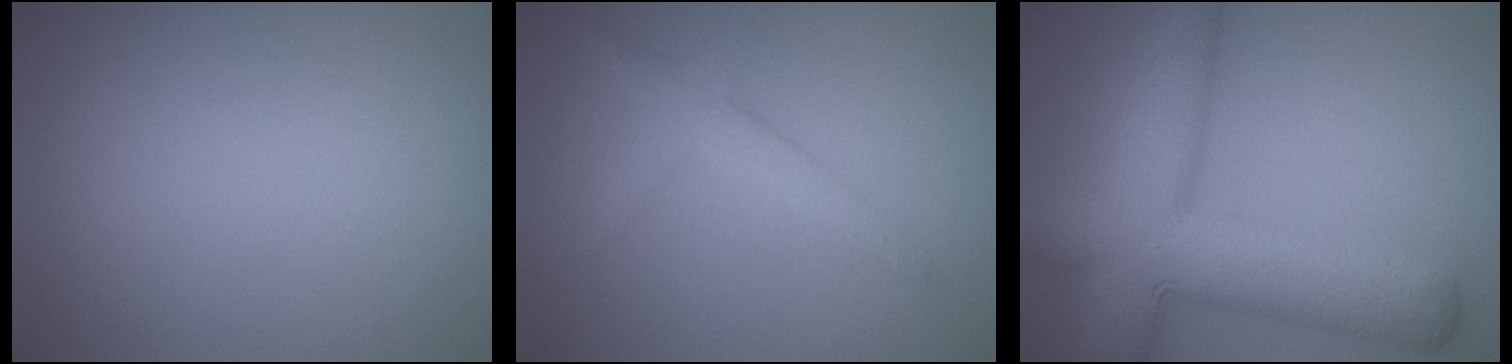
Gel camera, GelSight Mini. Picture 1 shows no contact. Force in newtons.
{"total": 2.4, "press": 2.4, "slide": 0.2}
{"total": 11.8, "press": 11.7, "slide": 0.5}